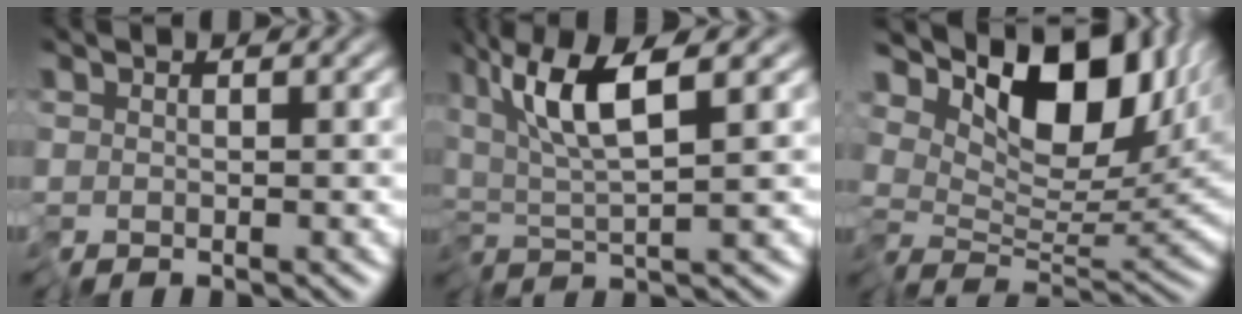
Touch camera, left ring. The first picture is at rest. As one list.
[{"total": 6.5, "force": [2.3, 0.8, 6.0], "torque": [-0.117, 0.012, 0.040]}, {"total": 11.7, "force": [6.2, 5.3, 8.4], "torque": [-0.134, 0.005, 0.110]}]